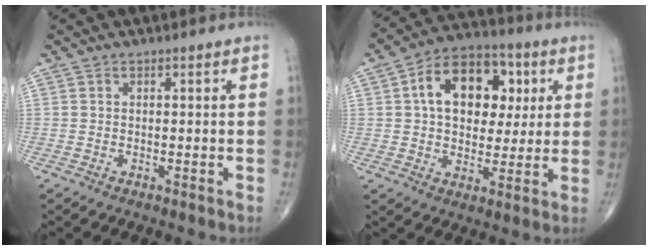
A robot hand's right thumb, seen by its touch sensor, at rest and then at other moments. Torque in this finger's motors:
{"motor_torque": [0.71, 3.44, 0.98, 0.02, 0.08]}